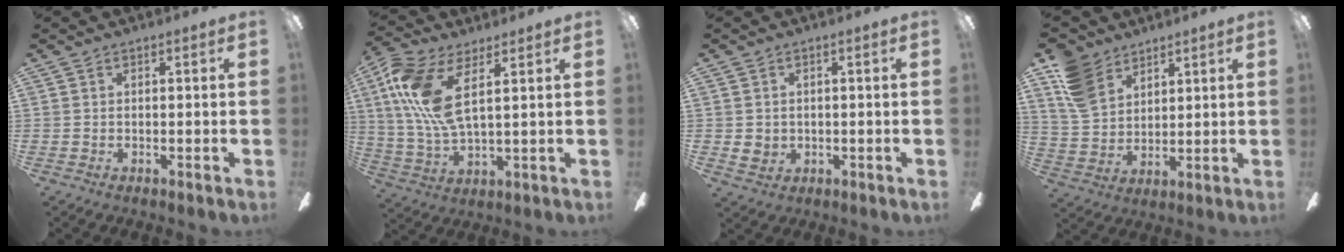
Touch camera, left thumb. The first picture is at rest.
{"total": 13.5, "force": [6.2, 4.8, 11.0], "torque": [-0.245, -0.025, 0.111]}
{"total": 2.7, "force": [0.6, 2.6, 0.8], "torque": [-0.009, -0.003, 0.010]}
{"total": 12.4, "force": [8.2, 7.9, 5.0], "torque": [-0.109, -0.027, 0.166]}